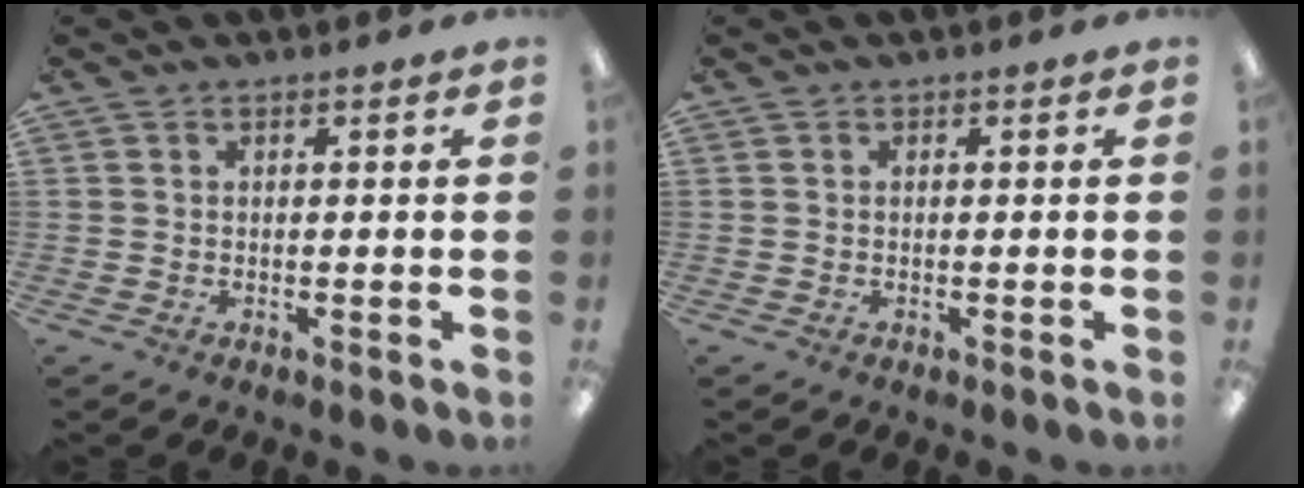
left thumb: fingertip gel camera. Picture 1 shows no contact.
{"total": 0.0}